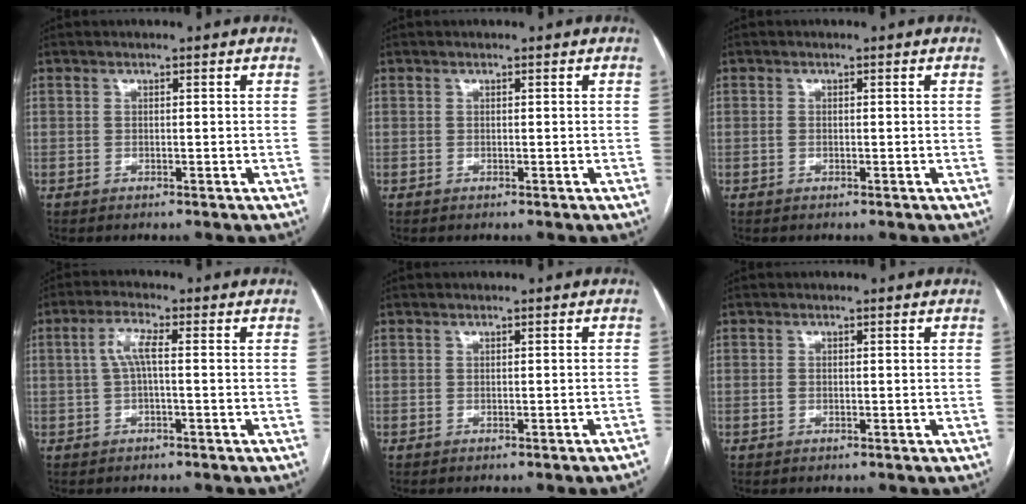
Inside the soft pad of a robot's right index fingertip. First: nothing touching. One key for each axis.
{"total": 0.0}
{"total": 0.7, "fx": -0.1, "fy": 0.4, "fz": 0.5, "tx": -0.013, "ty": 0.000, "tz": -0.003}
{"total": 4.0, "fx": 0.3, "fy": 0.7, "fz": 3.9, "tx": -0.078, "ty": 0.014, "tz": 0.006}
{"total": 1.9, "fx": -1.6, "fy": -0.4, "fz": 0.8, "tx": -0.005, "ty": 0.002, "tz": -0.020}
{"total": 0.8, "fx": -0.1, "fy": 0.6, "fz": 0.5, "tx": -0.012, "ty": 0.001, "tz": -0.002}